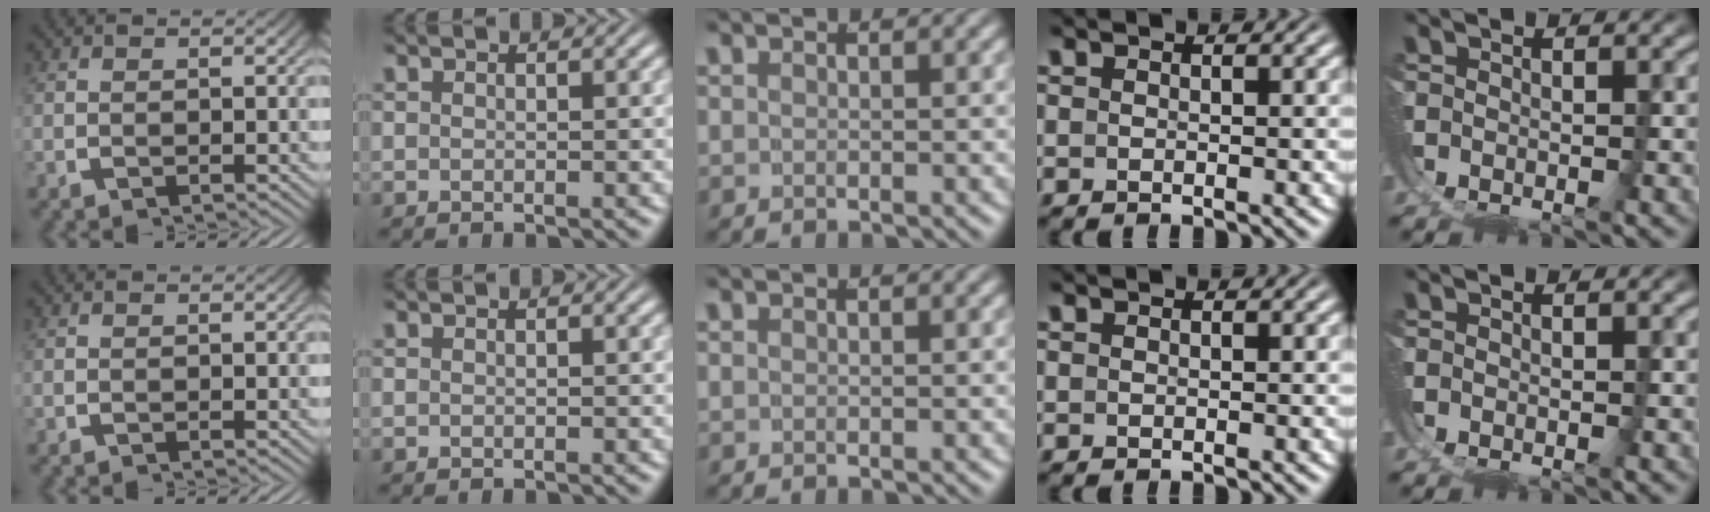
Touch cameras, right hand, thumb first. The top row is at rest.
{}